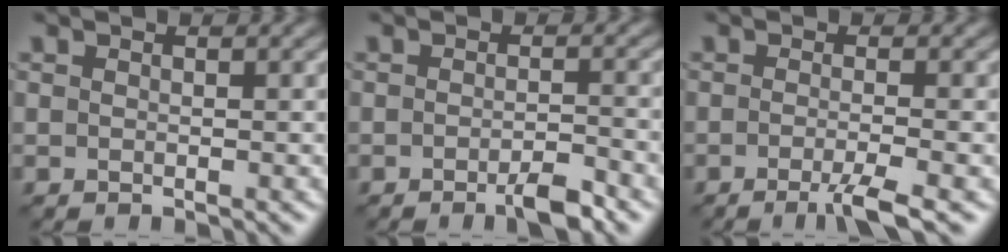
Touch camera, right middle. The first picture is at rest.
{"total": 2.8, "force": [-1.7, 0.5, 2.2], "torque": [-0.035, 0.001, -0.034]}
{"total": 3.2, "force": [-1.6, 0.5, 2.7], "torque": [-0.039, -0.004, -0.038]}